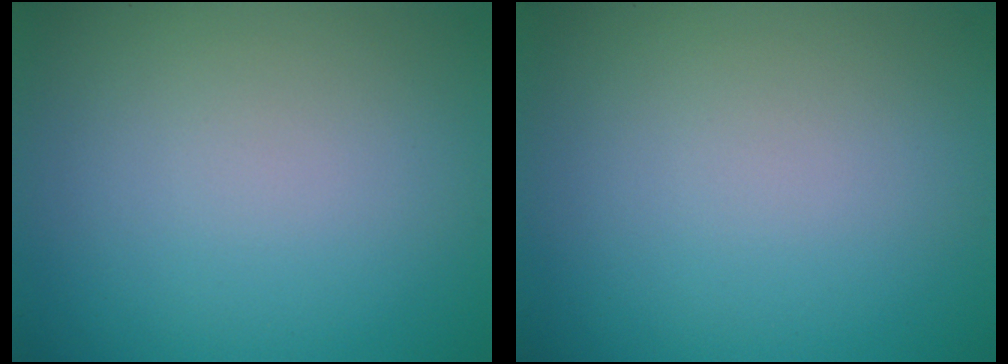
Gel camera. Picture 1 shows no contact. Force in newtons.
{"total": 0.0}